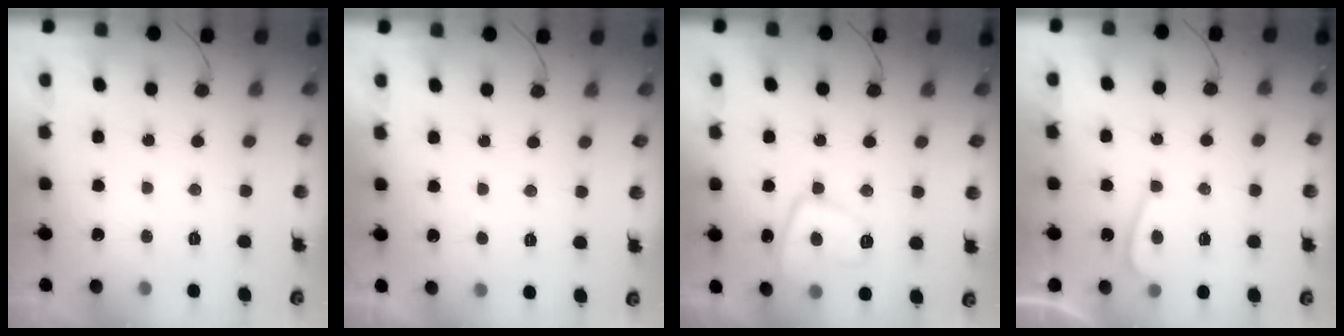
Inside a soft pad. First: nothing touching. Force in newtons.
{"total": 0.8, "press": 0.6, "slide": 0.4}
{"total": 9.7, "press": 9.7, "slide": 0.8}
{"total": 3.5, "press": 3.3, "slide": 0.9}